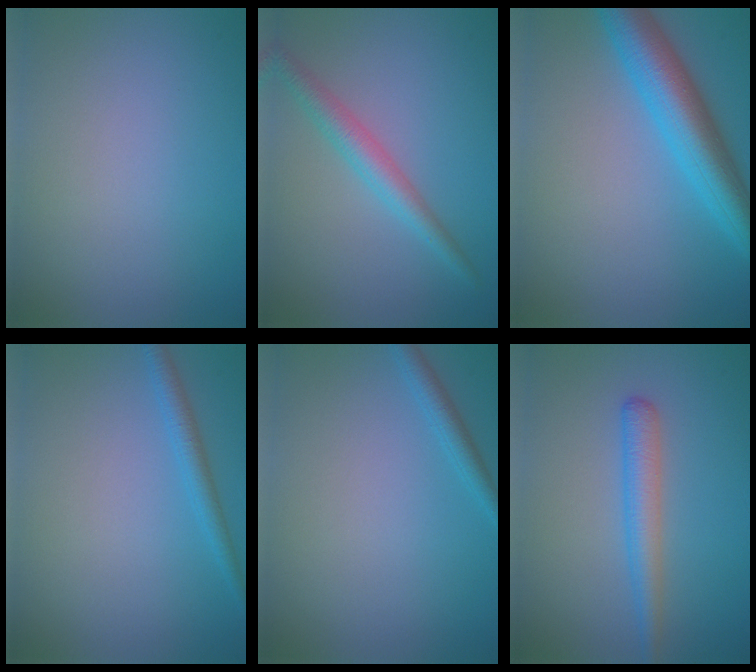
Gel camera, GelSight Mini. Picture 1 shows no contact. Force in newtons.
{"total": 2.9, "press": 2.9, "slide": 0.0}
{"total": 6.9, "press": 6.8, "slide": 0.5}
{"total": 1.9, "press": 1.9, "slide": 0.1}
{"total": 1.6, "press": 1.6, "slide": 0.1}
{"total": 2.8, "press": 2.8, "slide": 0.1}